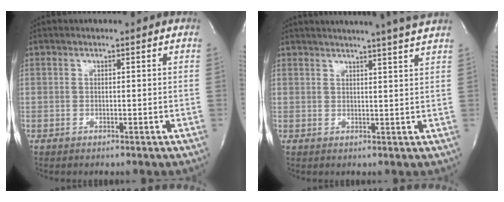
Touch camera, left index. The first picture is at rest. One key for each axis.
{"total": 10.4, "fx": 9.3, "fy": -1.5, "fz": 4.3, "tx": -0.065, "ty": -0.010, "tz": 0.103}